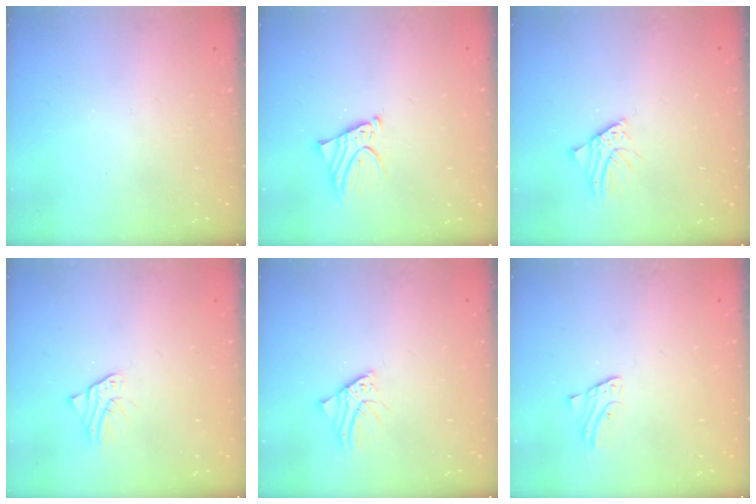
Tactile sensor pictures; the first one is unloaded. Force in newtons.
{"total": 4.5, "press": 4.5, "slide": 0.6}
{"total": 2.6, "press": 2.6, "slide": 0.3}
{"total": 2.5, "press": 2.5, "slide": 0.2}
{"total": 2.6, "press": 2.6, "slide": 0.3}
{"total": 1.4, "press": 1.4, "slide": 0.1}